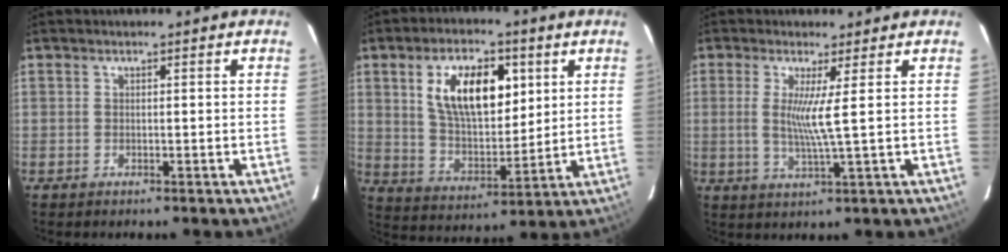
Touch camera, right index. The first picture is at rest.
{"total": 14.8, "force": [5.4, 7.5, 11.6], "torque": [-0.203, 0.013, 0.103]}
{"total": 5.0, "force": [0.9, -1.0, 4.9], "torque": [-0.090, -0.011, 0.013]}